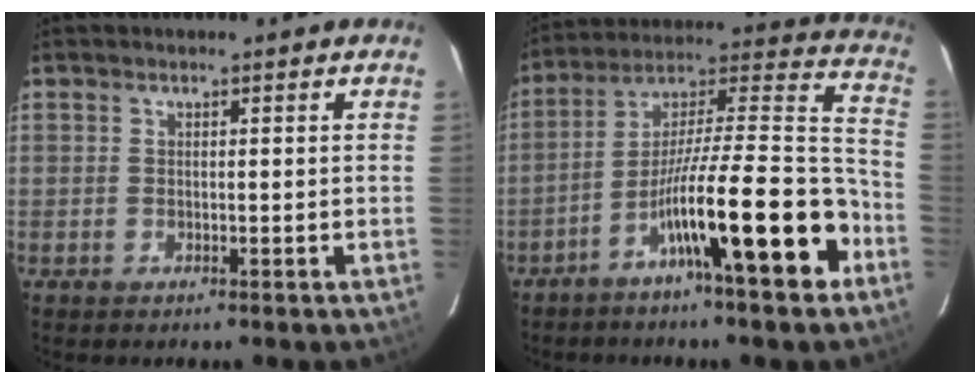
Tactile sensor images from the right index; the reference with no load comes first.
{"total": 19.2, "force": [-9.4, 1.1, 16.7], "torque": [-0.269, -0.002, -0.159]}